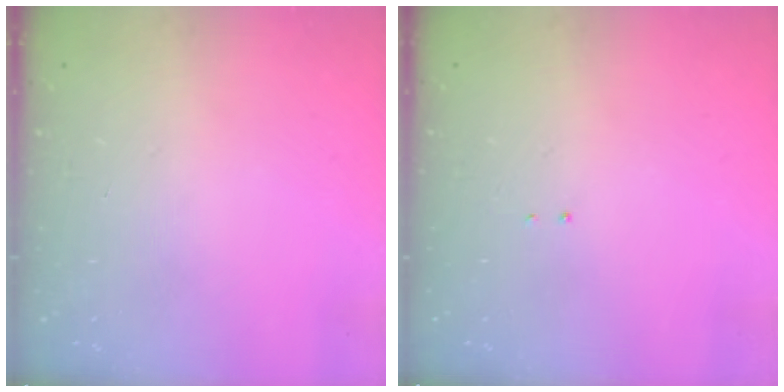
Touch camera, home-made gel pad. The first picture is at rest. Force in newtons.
{"total": 1.3, "press": 1.2, "slide": 0.6}